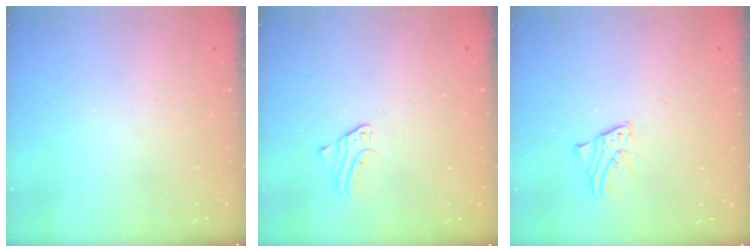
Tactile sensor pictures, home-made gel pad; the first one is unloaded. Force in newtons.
{"total": 1.2, "press": 1.2, "slide": 0.1}
{"total": 2.0, "press": 2.0, "slide": 0.1}